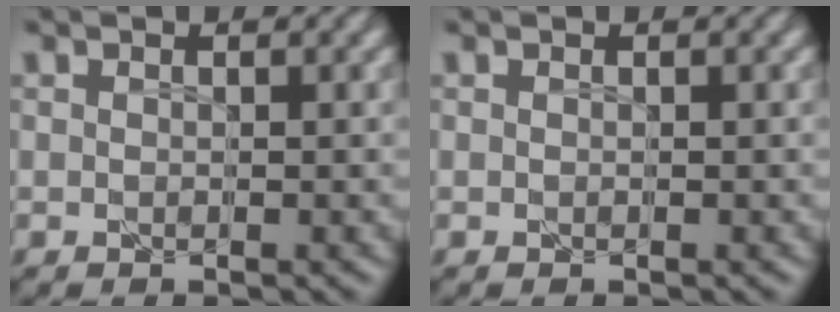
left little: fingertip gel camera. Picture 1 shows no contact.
{"total": 0.0}